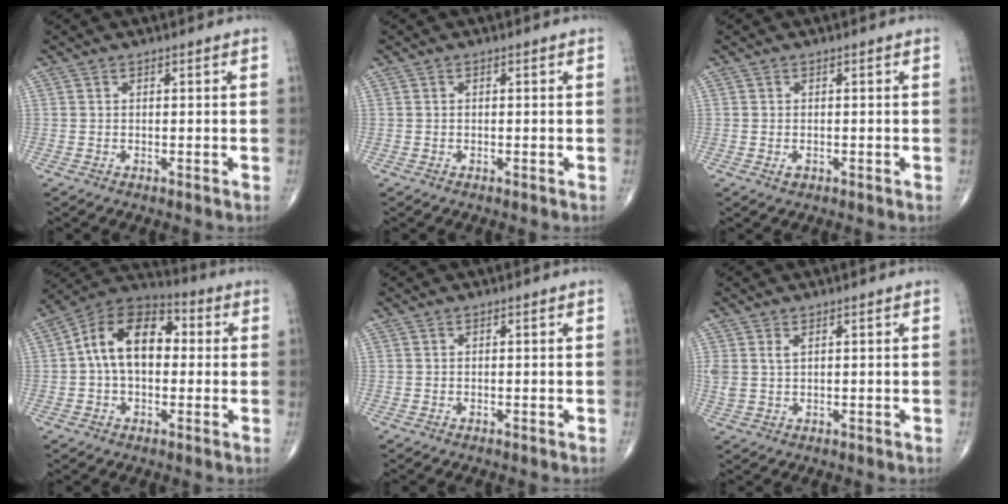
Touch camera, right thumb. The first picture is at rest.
{"total": 0.0}
{"total": 1.0, "force": [-0.4, 0.7, 0.7], "torque": [-0.008, 0.001, -0.005]}
{"total": 14.4, "force": [1.2, 9.1, 11.1], "torque": [-0.167, 0.036, 0.005]}
{"total": 0.0}
{"total": 2.6, "force": [1.1, 1.4, 1.9], "torque": [-0.048, 0.006, 0.030]}